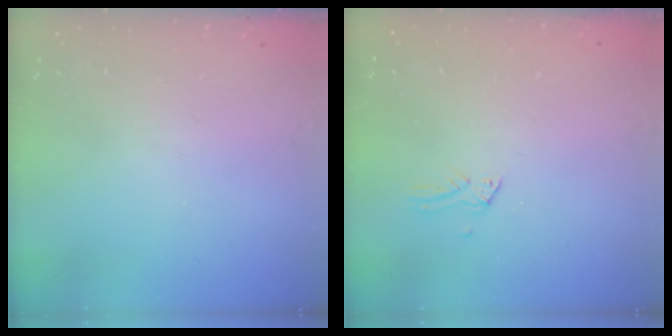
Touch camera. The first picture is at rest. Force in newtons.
{"total": 0.0}